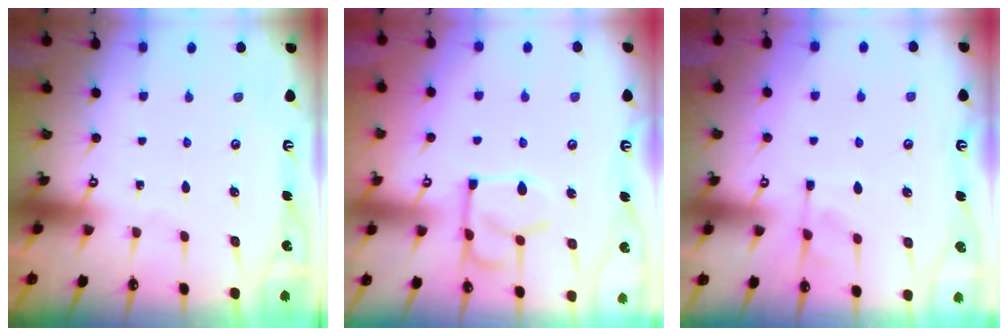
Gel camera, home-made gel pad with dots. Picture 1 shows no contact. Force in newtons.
{"total": 5.5, "press": 5.5, "slide": 0.2}
{"total": 2.0, "press": 1.5, "slide": 1.3}